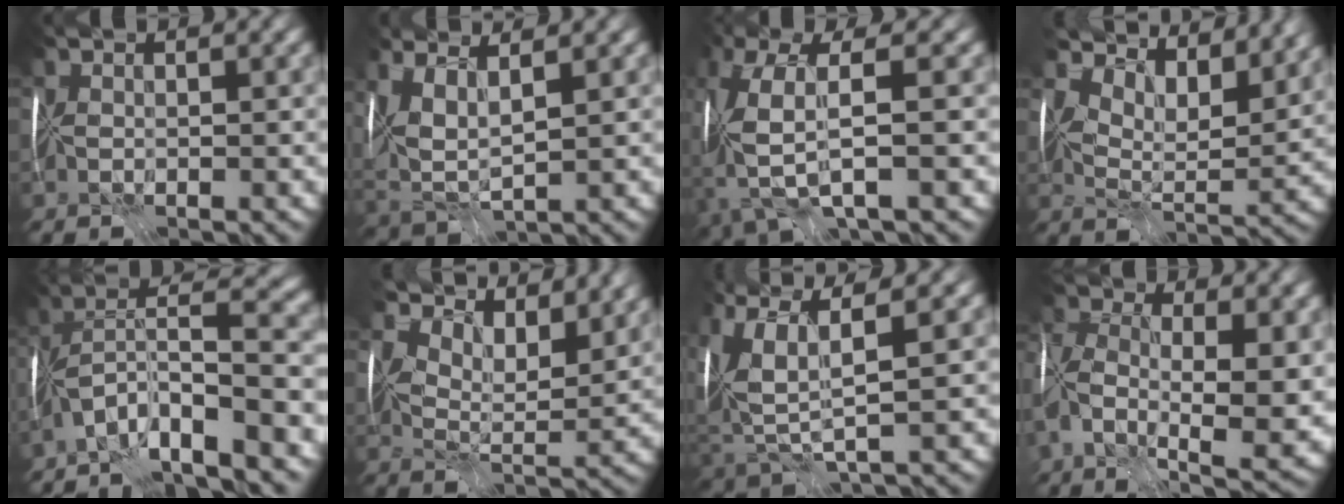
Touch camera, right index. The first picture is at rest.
{"total": 4.6, "force": [1.9, 1.6, 3.8], "torque": [-0.101, -0.008, 0.045]}
{"total": 6.3, "force": [-1.5, 1.4, 5.9], "torque": [-0.159, -0.014, -0.028]}
{"total": 8.1, "force": [7.1, 1.8, 3.3], "torque": [-0.072, -0.001, 0.109]}
{"total": 8.5, "force": [-5.8, 0.7, 6.1], "torque": [-0.094, 0.013, -0.110]}
{"total": 7.2, "force": [6.5, 1.5, 2.6], "torque": [-0.059, -0.003, 0.096]}
{"total": 6.1, "force": [2.7, 1.7, 5.2], "torque": [-0.137, -0.006, 0.062]}
{"total": 11.6, "force": [-1.4, 6.1, 9.7], "torque": [-0.187, -0.022, -0.018]}